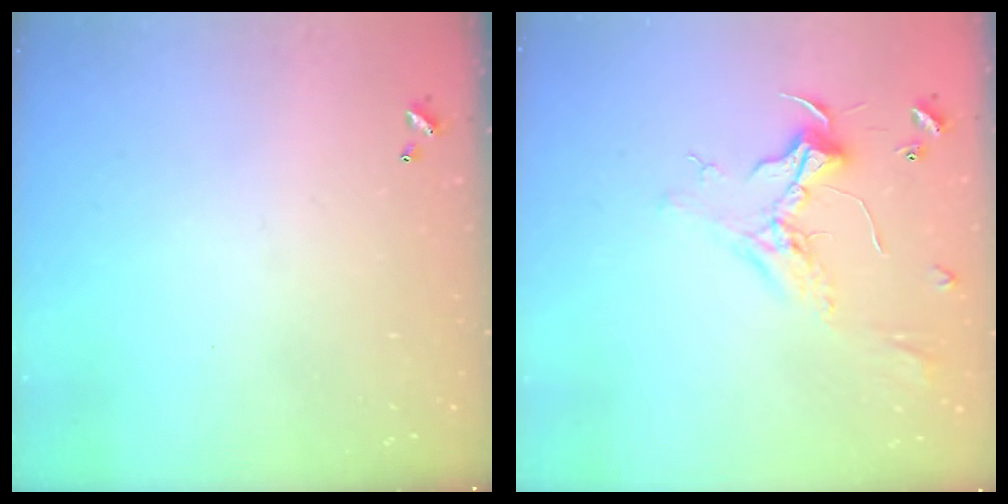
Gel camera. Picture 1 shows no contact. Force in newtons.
{"total": 2.5, "press": 2.3, "slide": 0.8}